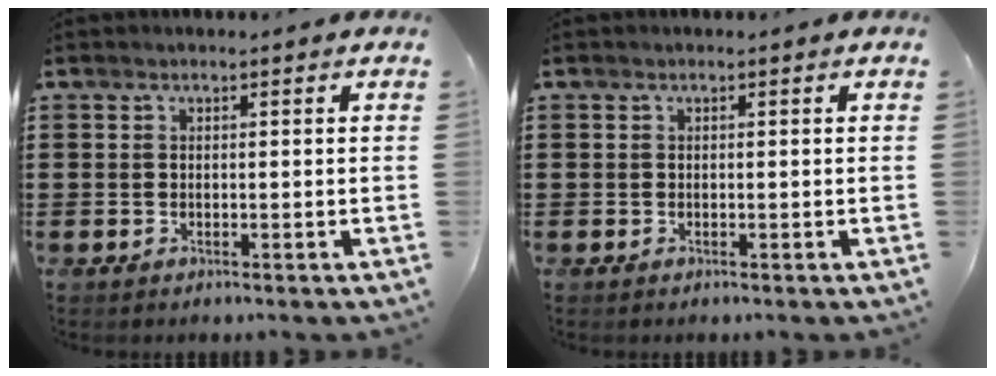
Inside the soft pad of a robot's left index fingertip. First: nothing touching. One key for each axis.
{"total": 0.0}